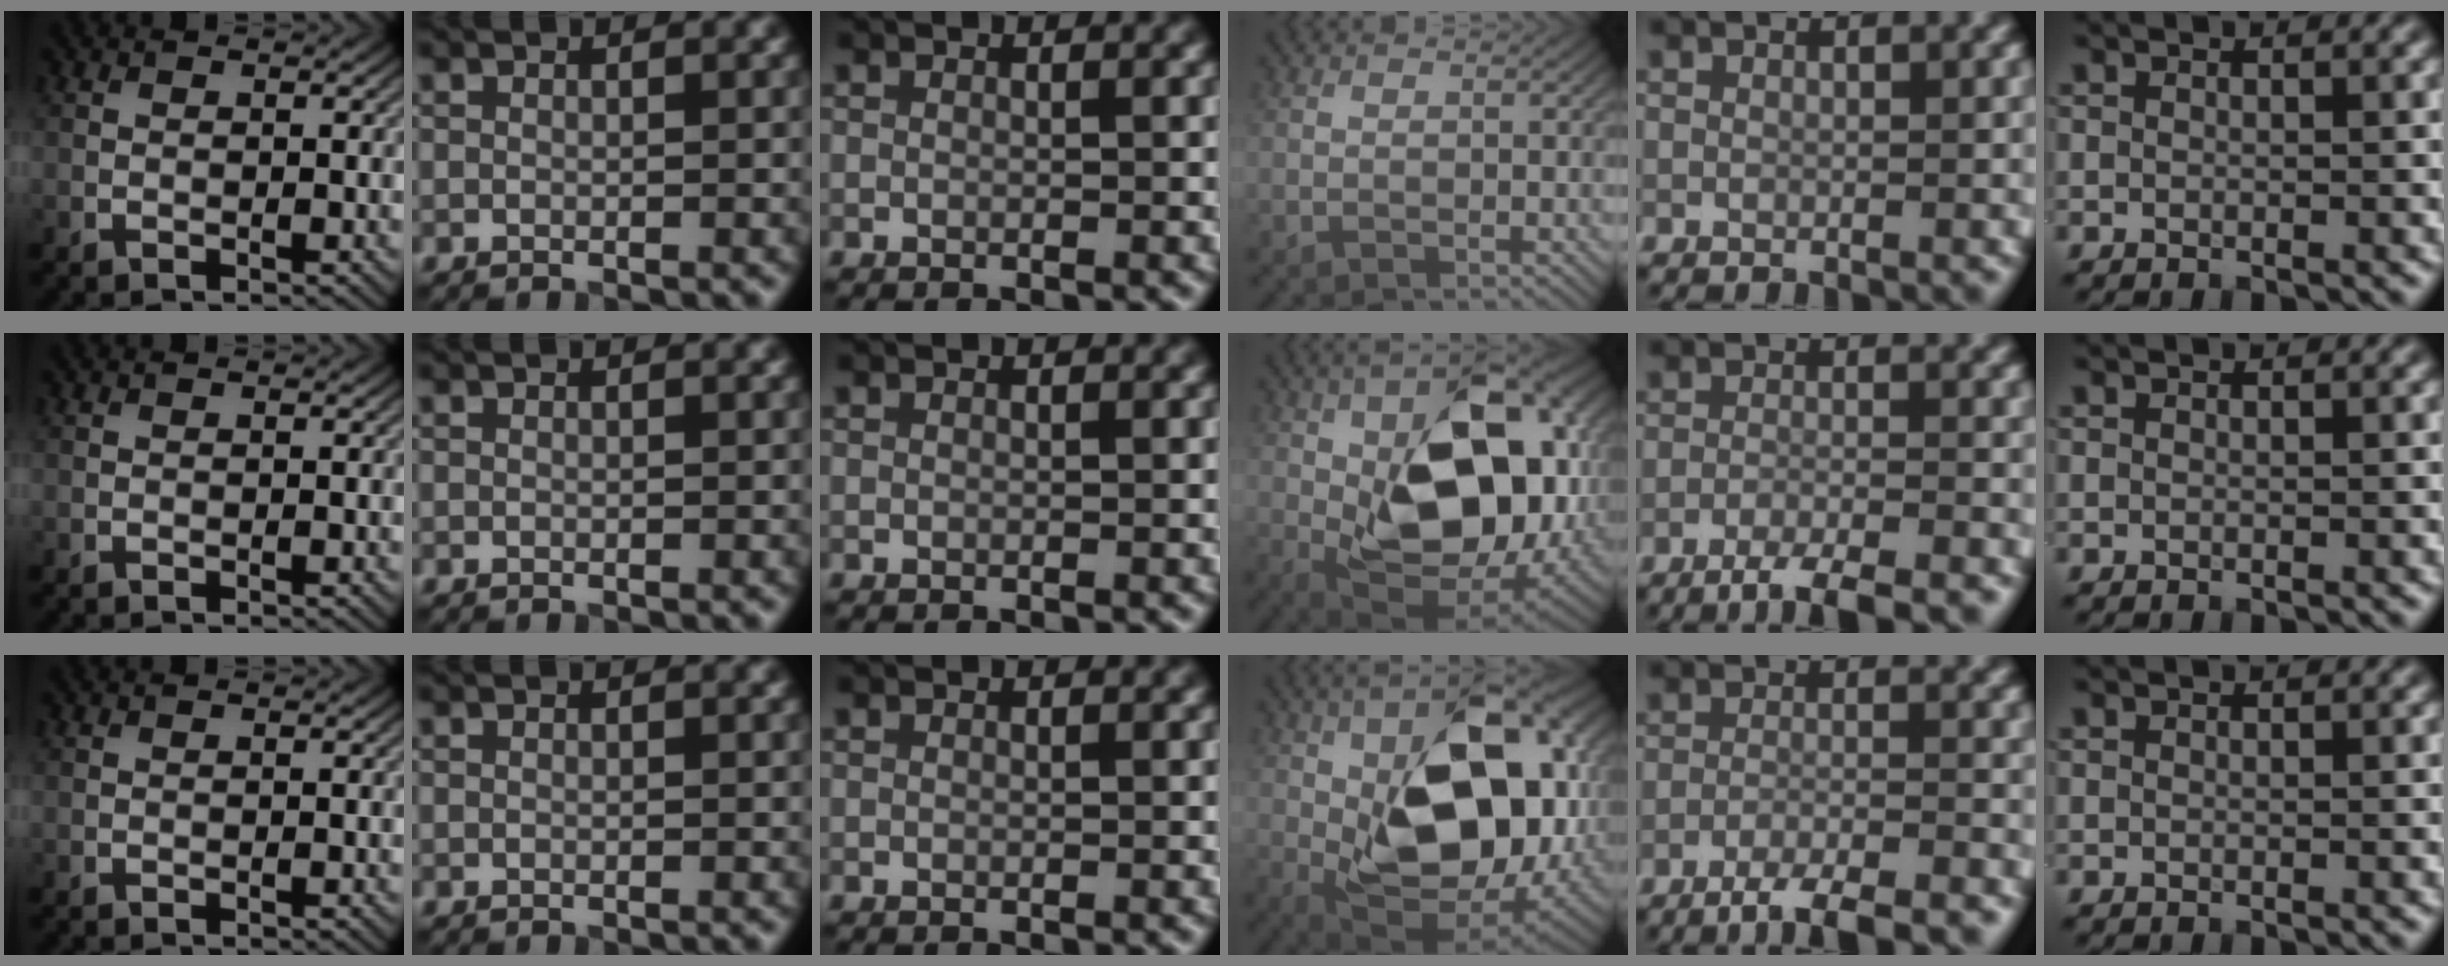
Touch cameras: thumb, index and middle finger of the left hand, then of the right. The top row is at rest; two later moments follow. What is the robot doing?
{"motion": "lift_and_place", "object": "calculator"}